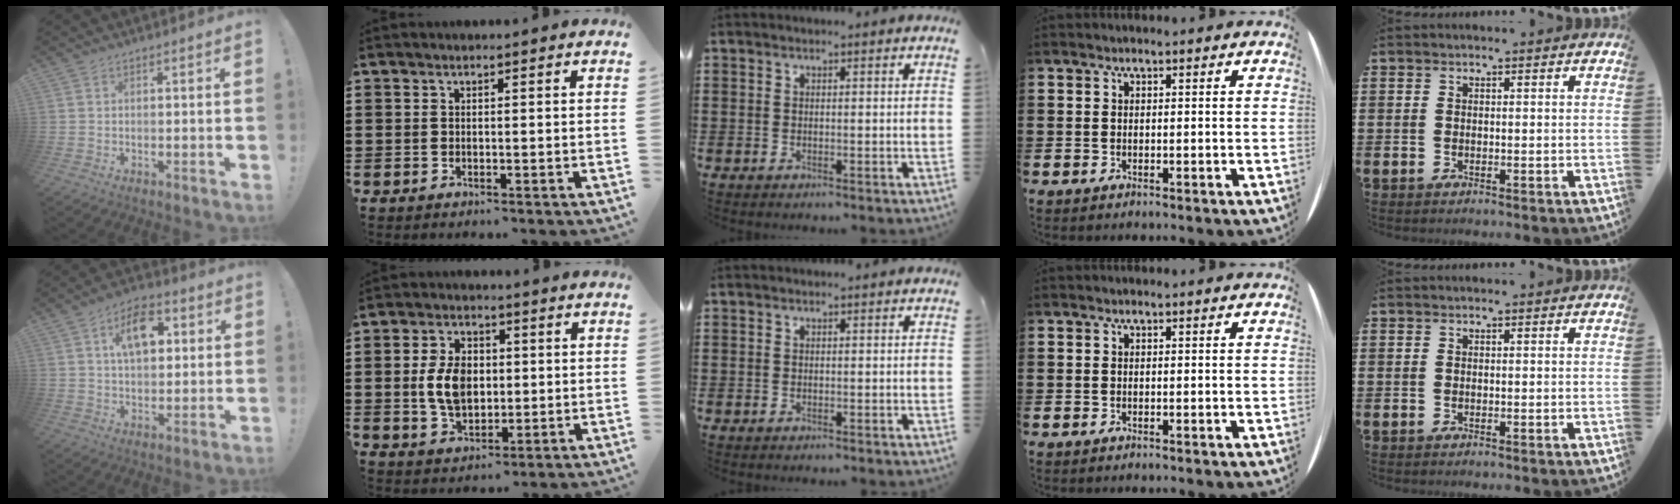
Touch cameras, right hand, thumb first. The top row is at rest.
{"thumb": {"total": 11.9, "force": [3.9, 7.4, 8.5], "torque": [-0.115, 0.001, 0.065]}, "index": {"total": 7.6, "force": [0.3, 5.0, 5.6], "torque": [-0.127, 0.007, -0.002]}}